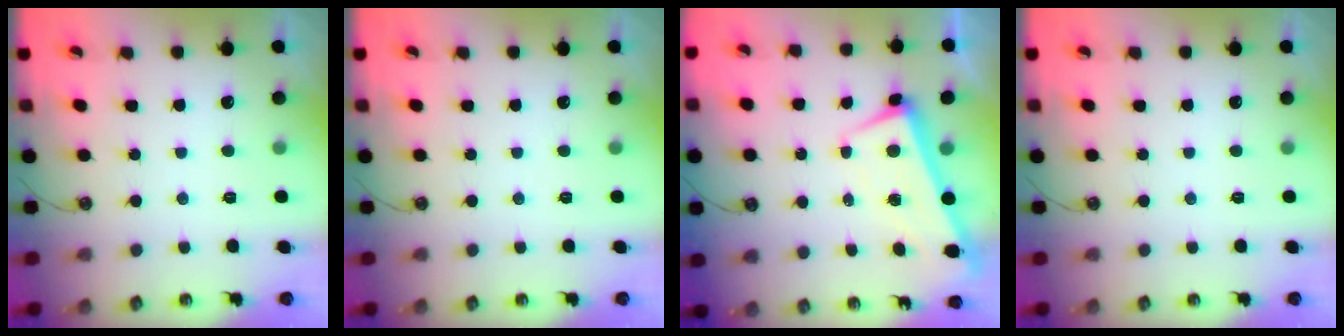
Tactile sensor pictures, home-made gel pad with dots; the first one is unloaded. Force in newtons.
{"total": 0.0}
{"total": 1.6, "press": 0.6, "slide": 1.4}
{"total": 0.0}